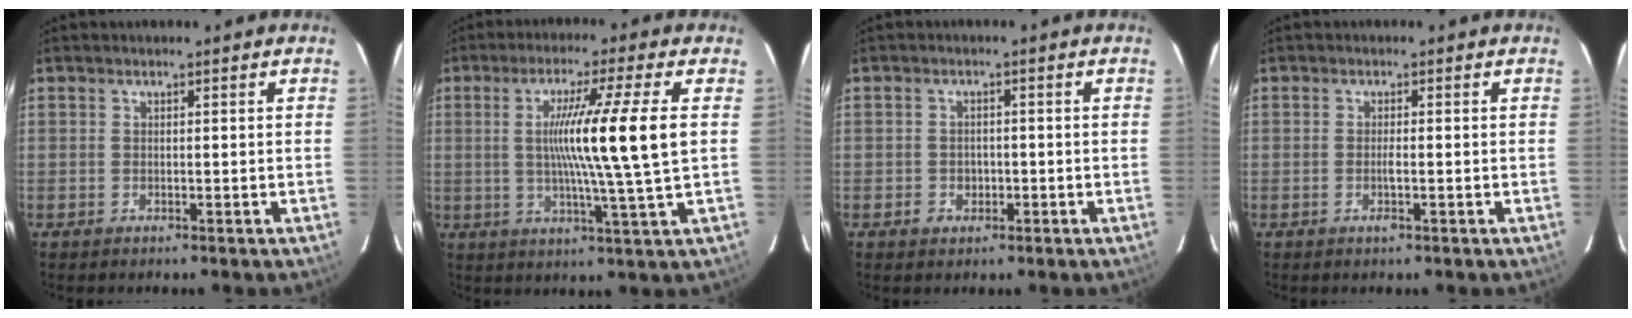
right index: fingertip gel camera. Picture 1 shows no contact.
{"total": 12.6, "force": [1.4, -2.1, 12.3], "torque": [-0.215, -0.006, 0.023]}
{"total": 2.2, "force": [-0.8, 1.9, 0.9], "torque": [-0.011, 0.006, -0.006]}
{"total": 1.4, "force": [-0.5, 0.0, 1.3], "torque": [-0.026, -0.002, -0.008]}